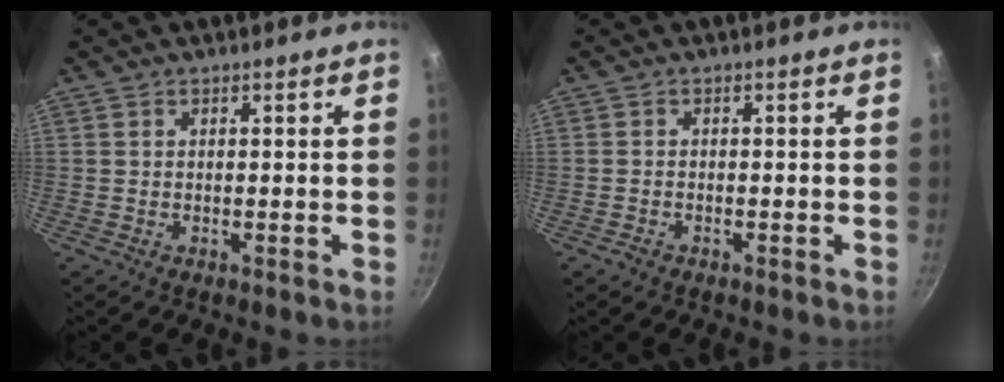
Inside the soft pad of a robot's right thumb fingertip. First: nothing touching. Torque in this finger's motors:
{"motor_torque": [-0.30, -0.08, -0.25, 0.10, -0.02]}